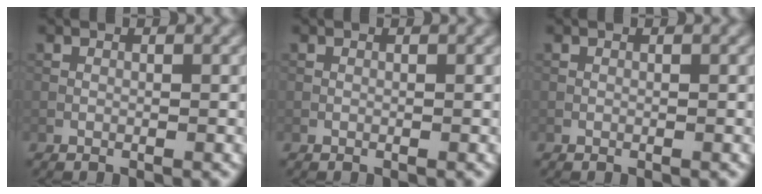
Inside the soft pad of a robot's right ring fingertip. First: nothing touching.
{"total": 0.0}
{"total": 0.0}